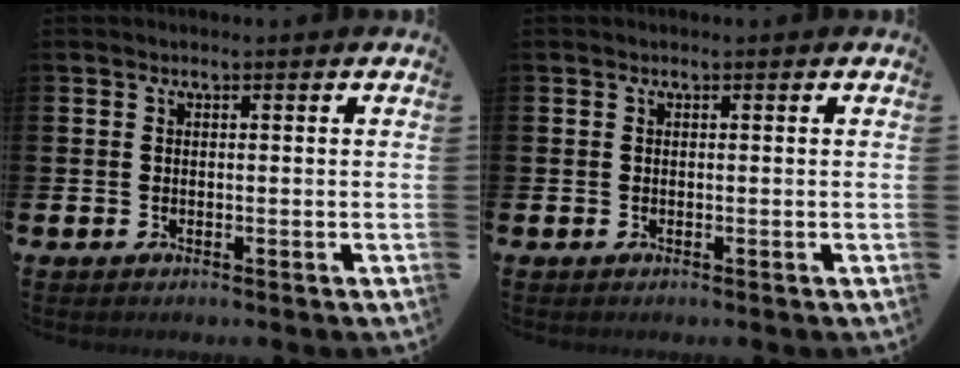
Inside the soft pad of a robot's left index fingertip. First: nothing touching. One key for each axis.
{"total": 0.0}